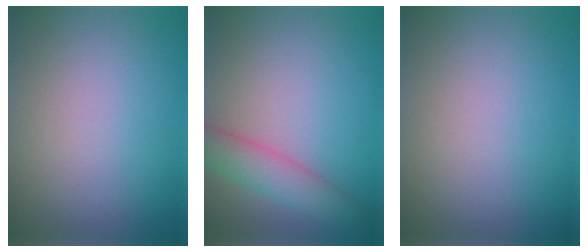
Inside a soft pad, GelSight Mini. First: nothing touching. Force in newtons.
{"total": 4.0, "press": 4.0, "slide": 0.1}
{"total": 0.0}